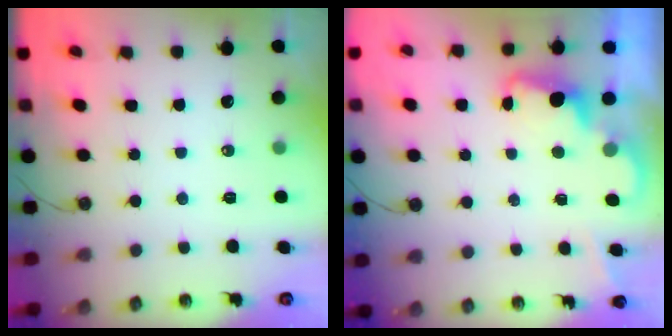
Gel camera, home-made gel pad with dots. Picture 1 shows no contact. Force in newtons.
{"total": 2.4, "press": 2.4, "slide": 0.5}